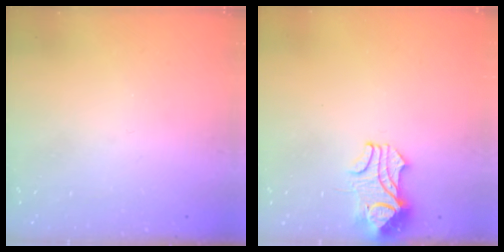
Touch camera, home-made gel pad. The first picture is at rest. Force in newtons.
{"total": 2.3, "press": 2.2, "slide": 0.9}